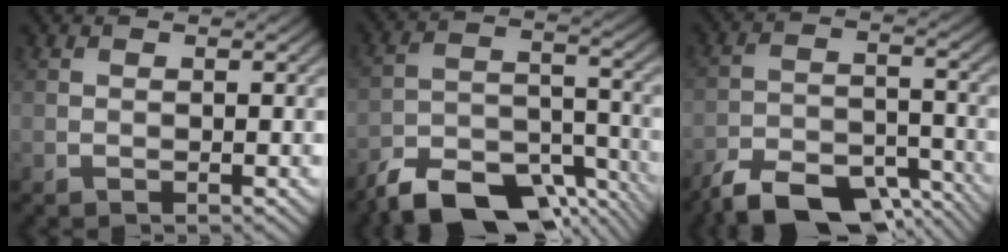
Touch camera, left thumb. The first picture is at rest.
{"total": 13.4, "force": [-10.5, 5.3, 6.4], "torque": [-0.123, -0.010, -0.175]}
{"total": 11.6, "force": [-9.1, 4.4, 5.7], "torque": [-0.100, -0.012, -0.155]}